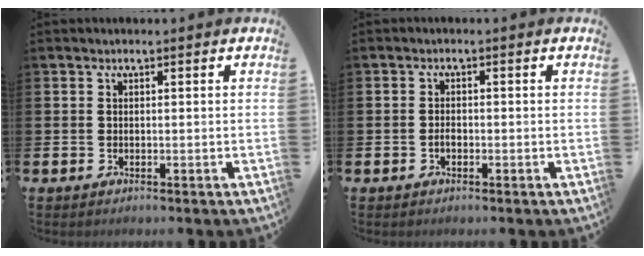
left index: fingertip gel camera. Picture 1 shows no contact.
{"total": 1.1, "force": [-0.4, 0.6, 0.7], "torque": [-0.012, 0.000, -0.010]}